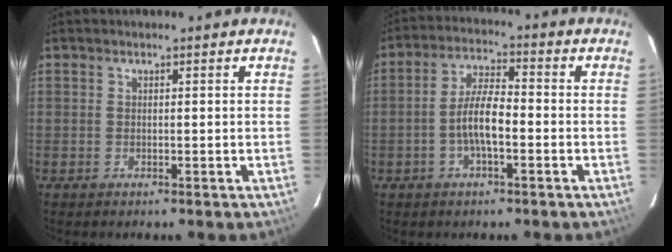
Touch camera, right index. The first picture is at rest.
{"total": 6.7, "force": [-2.1, 1.9, 6.1], "torque": [-0.122, 0.009, -0.038]}